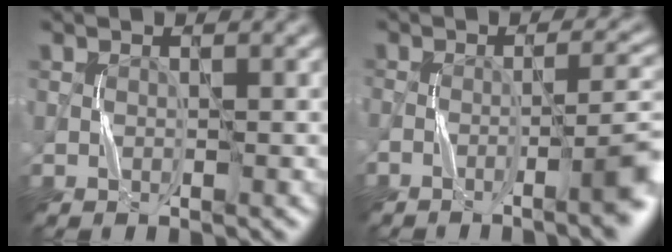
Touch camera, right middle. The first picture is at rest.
{"total": 5.8, "force": [-3.0, 1.2, 4.9], "torque": [-0.058, 0.008, -0.051]}